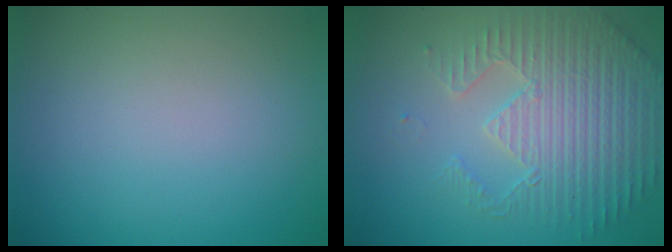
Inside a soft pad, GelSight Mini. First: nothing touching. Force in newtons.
{"total": 5.0, "press": 4.6, "slide": 1.9}